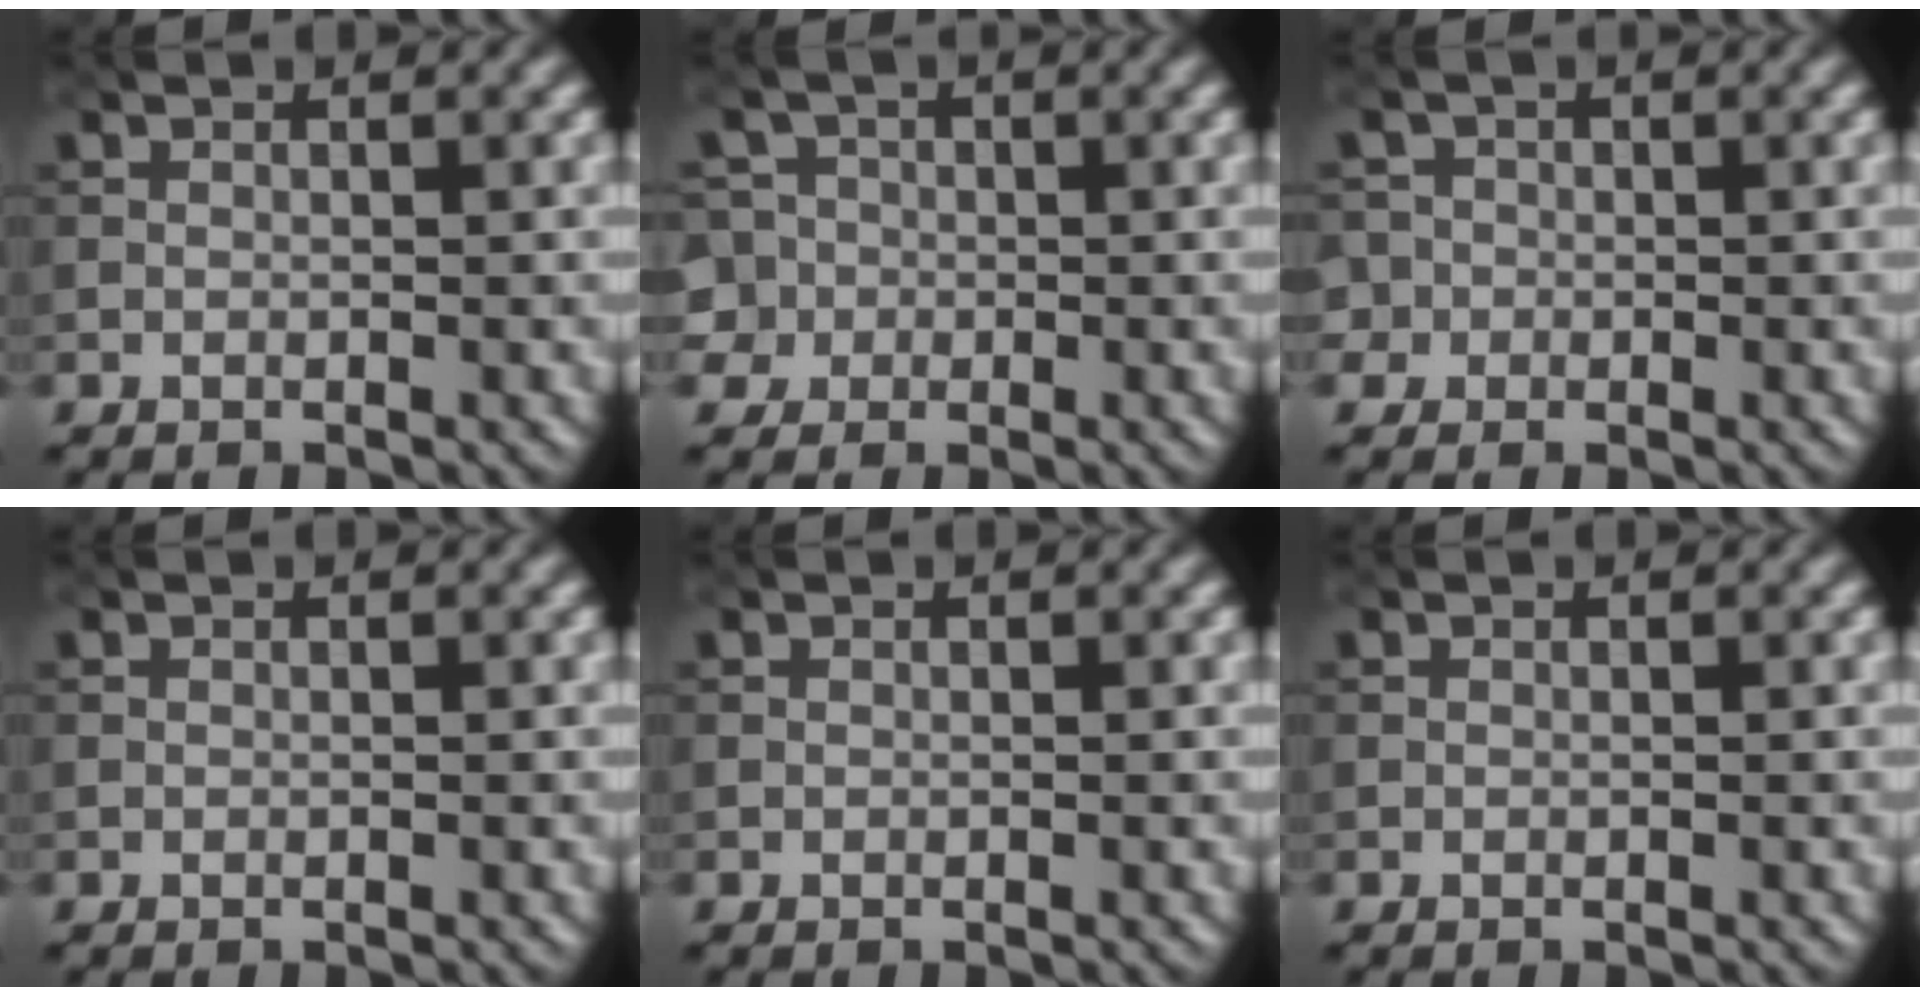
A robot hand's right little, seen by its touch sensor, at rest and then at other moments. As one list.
[{"total": 5.7, "force": [-0.1, 5.5, 1.4], "torque": [-0.027, 0.031, -0.038]}, {"total": 3.1, "force": [-0.5, 3.1, -0.2], "torque": [0.021, 0.022, -0.032]}, {"total": 0.0}, {"total": 0.0}, {"total": 0.0}]